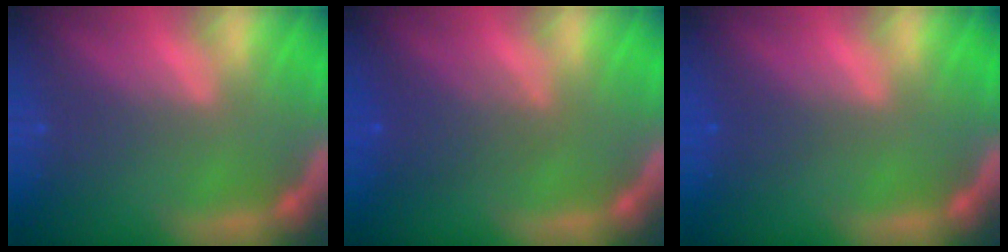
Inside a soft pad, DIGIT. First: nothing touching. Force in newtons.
{"total": 3.0}
{"total": 0.9}